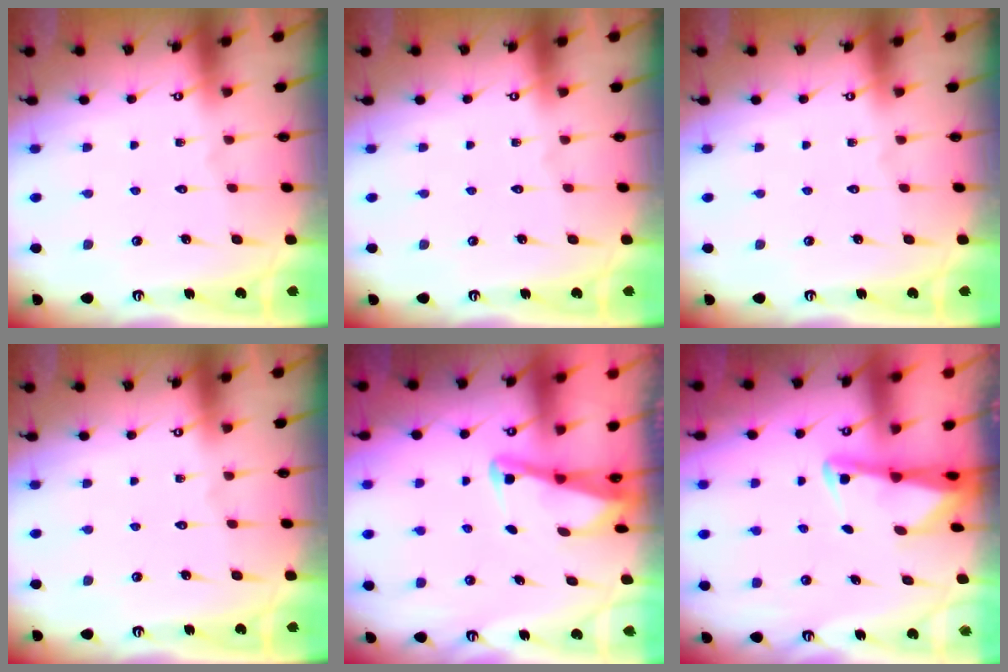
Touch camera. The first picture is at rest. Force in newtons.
{"total": 0.0}
{"total": 0.0}
{"total": 0.0}
{"total": 2.9, "press": 2.9, "slide": 0.4}
{"total": 2.2, "press": 2.2, "slide": 0.3}